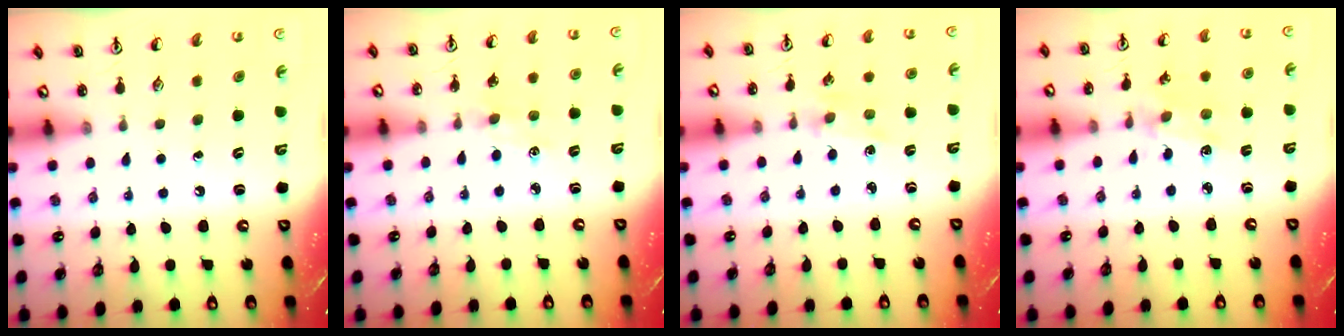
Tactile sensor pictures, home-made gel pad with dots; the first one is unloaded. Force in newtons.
{"total": 1.2, "press": 1.2, "slide": 0.3}
{"total": 1.4, "press": 1.4, "slide": 0.3}
{"total": 3.0, "press": 3.0, "slide": 0.4}